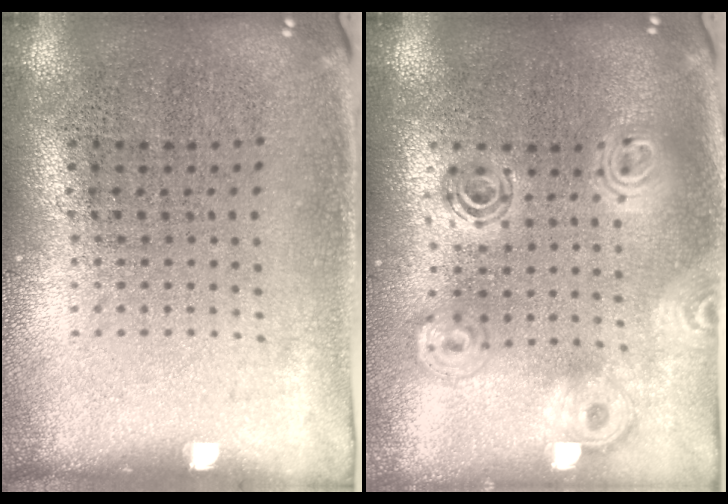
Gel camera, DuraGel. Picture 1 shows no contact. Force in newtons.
{"total": 1.9, "press": 1.6, "slide": 1.0}